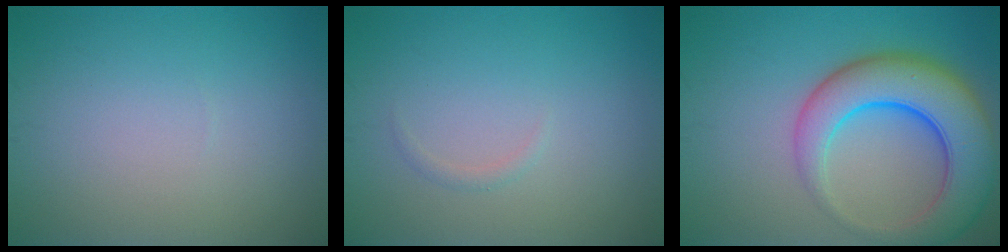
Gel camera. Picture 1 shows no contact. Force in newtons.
{"total": 0.6, "press": 0.6, "slide": 0.0}
{"total": 9.1, "press": 9.1, "slide": 0.6}